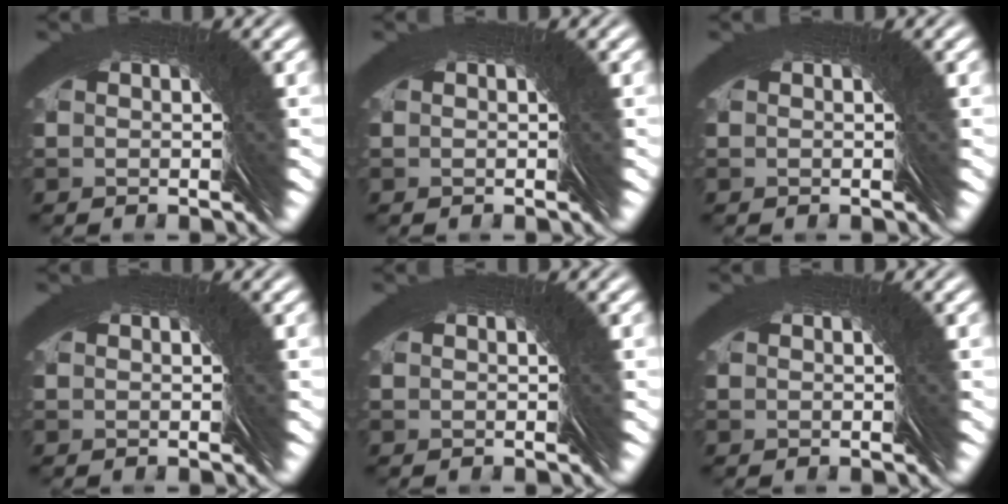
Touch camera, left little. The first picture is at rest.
{"total": 0.0}
{"total": 0.0}
{"total": 0.0}
{"total": 0.0}
{"total": 0.0}